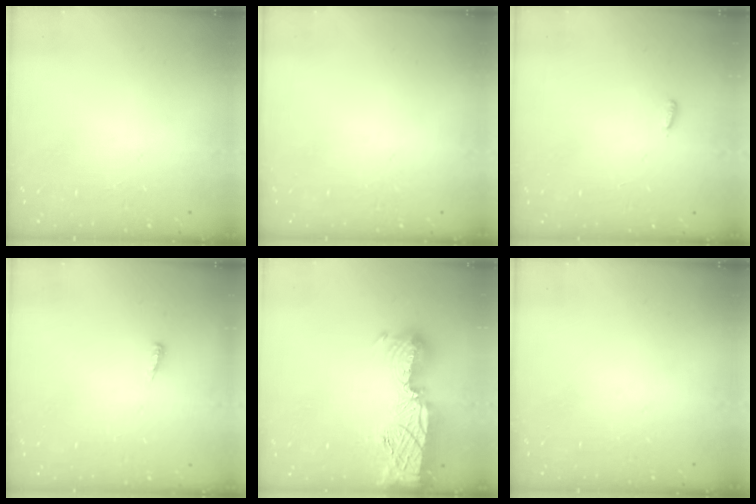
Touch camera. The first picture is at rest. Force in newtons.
{"total": 0.0}
{"total": 2.7, "press": 2.6, "slide": 0.9}
{"total": 4.9, "press": 4.9, "slide": 0.5}
{"total": 17.8, "press": 17.8, "slide": 1.2}
{"total": 0.0}